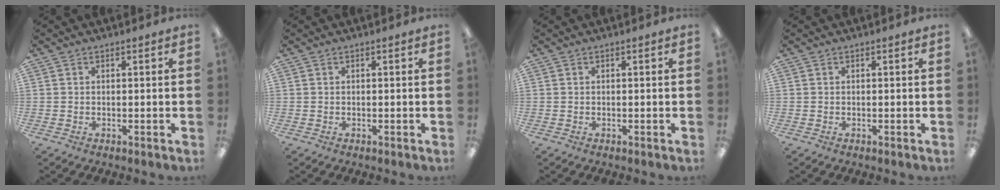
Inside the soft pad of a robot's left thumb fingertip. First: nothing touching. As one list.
[{"total": 0.0}, {"total": 0.0}, {"total": 0.0}]